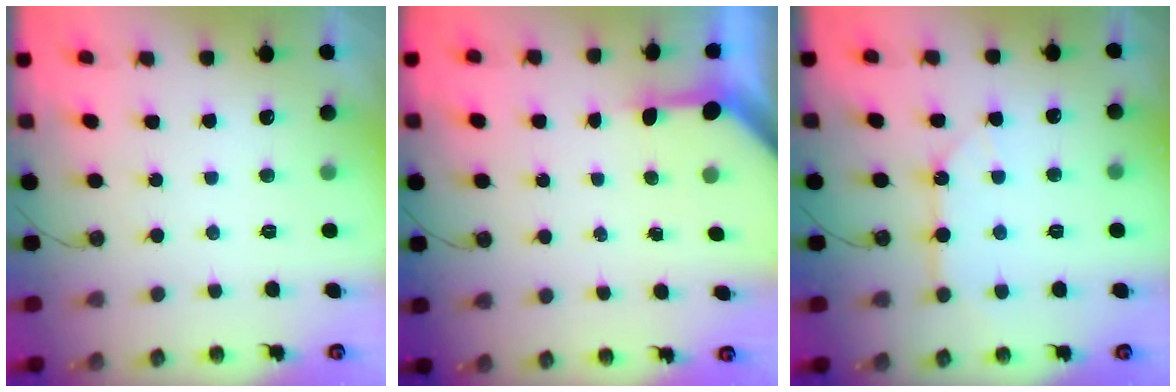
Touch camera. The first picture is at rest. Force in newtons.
{"total": 3.4, "press": 3.4, "slide": 0.3}
{"total": 9.0, "press": 8.9, "slide": 1.1}